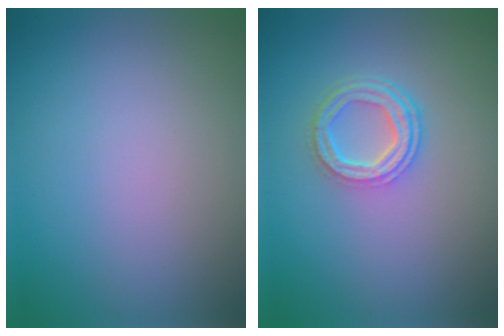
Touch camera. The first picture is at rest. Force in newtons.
{"total": 3.8, "press": 2.9, "slide": 2.5}